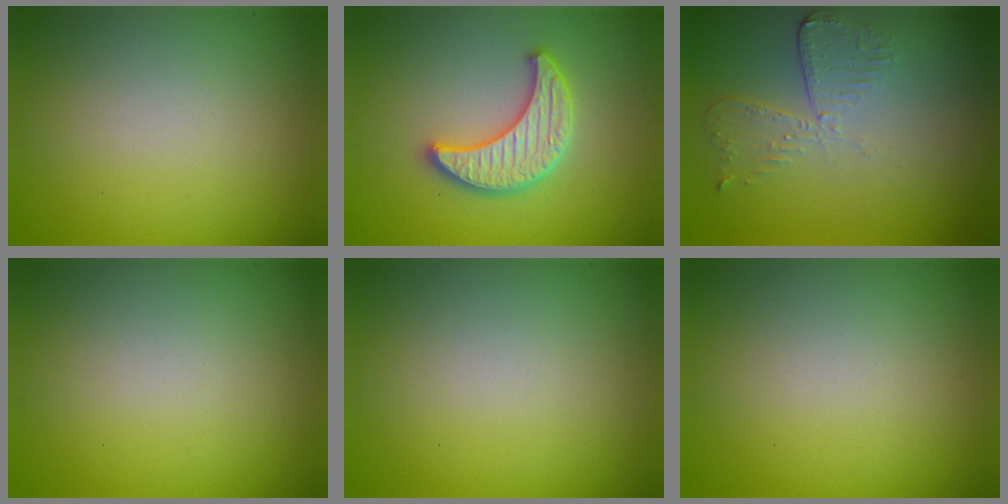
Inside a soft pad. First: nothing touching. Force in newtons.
{"total": 4.0, "press": 3.9, "slide": 0.8}
{"total": 2.7, "press": 2.4, "slide": 1.2}
{"total": 0.0}
{"total": 0.0}
{"total": 0.0}